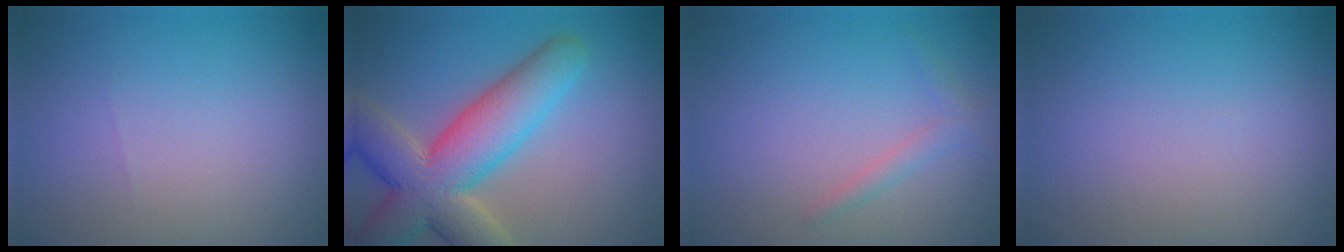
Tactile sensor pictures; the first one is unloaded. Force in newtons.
{"total": 9.6, "press": 9.6, "slide": 0.8}
{"total": 1.3, "press": 1.3, "slide": 0.0}
{"total": 0.0}